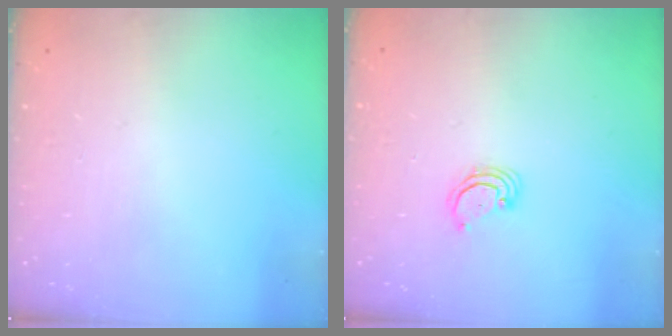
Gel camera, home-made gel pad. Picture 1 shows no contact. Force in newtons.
{"total": 3.5, "press": 3.5, "slide": 0.3}